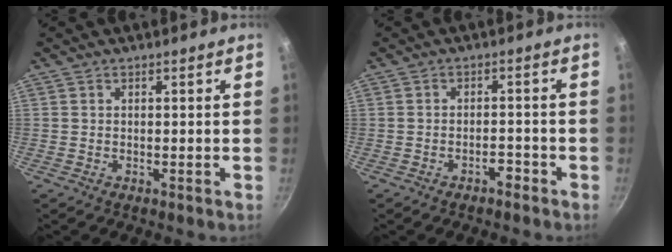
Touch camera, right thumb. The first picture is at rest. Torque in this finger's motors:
{"motor_torque": [-0.09, 0.06, -0.05, 0.00, 0.00]}